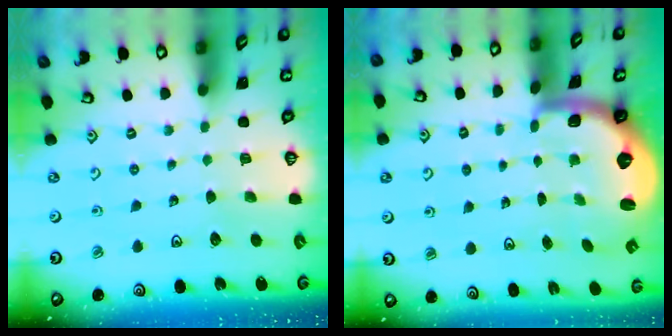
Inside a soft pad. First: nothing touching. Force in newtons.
{"total": 2.1, "press": 1.9, "slide": 0.9}